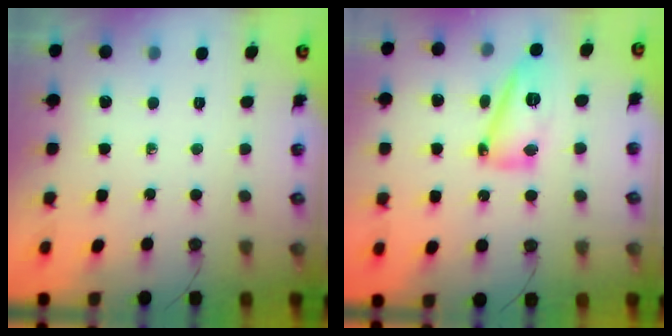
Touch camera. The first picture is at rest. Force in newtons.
{"total": 13.0, "press": 12.9, "slide": 1.5}